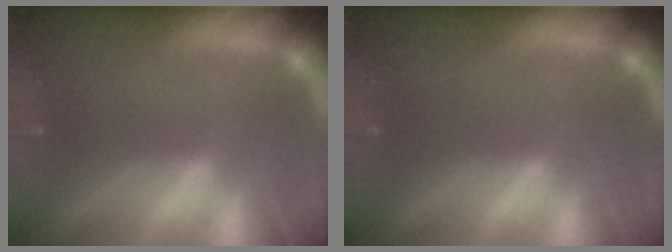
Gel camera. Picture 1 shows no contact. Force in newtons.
{"total": 0.0}